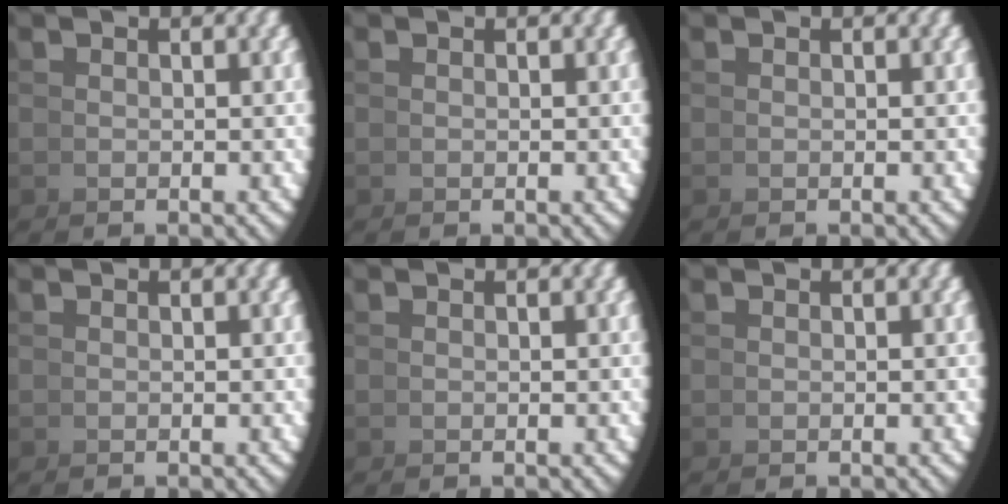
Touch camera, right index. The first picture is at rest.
{"total": 0.0}
{"total": 0.0}
{"total": 0.0}
{"total": 0.0}
{"total": 0.0}